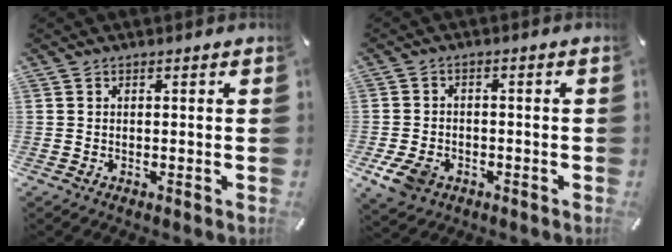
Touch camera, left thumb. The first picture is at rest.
{"total": 6.2, "force": [-2.8, 4.5, 3.2], "torque": [-0.081, 0.010, -0.055]}